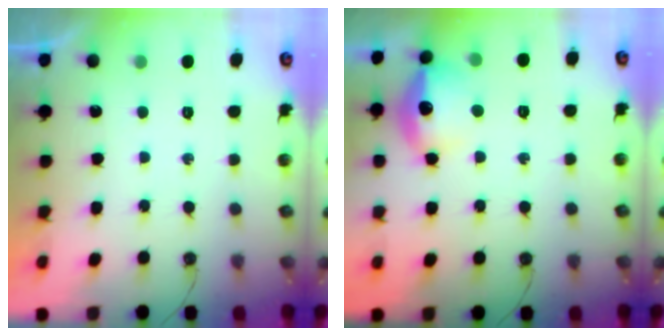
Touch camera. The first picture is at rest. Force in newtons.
{"total": 13.6, "press": 13.6, "slide": 1.1}